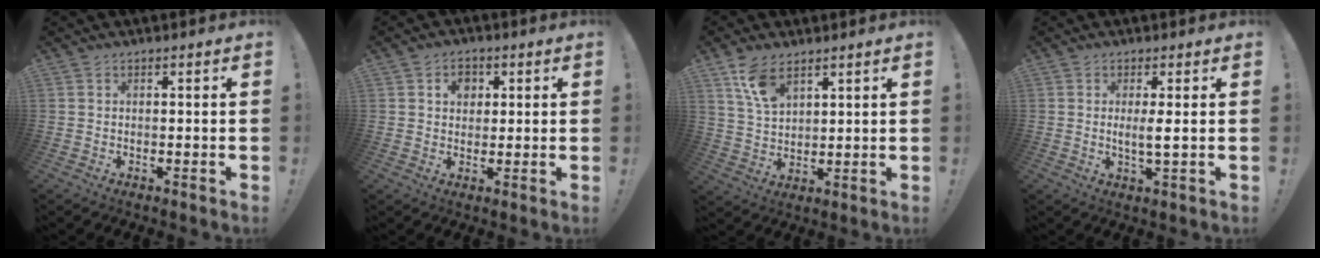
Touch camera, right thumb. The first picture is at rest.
{"total": 4.5, "force": [1.4, 3.8, 2.1], "torque": [-0.026, 0.000, 0.022]}
{"total": 8.7, "force": [5.6, 4.4, 5.0], "torque": [-0.089, -0.024, 0.106]}
{"total": 3.4, "force": [0.5, 0.1, 3.4], "torque": [-0.061, -0.008, 0.005]}